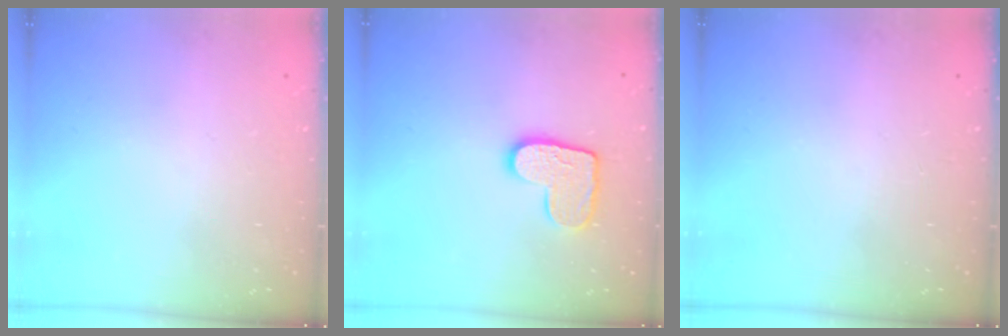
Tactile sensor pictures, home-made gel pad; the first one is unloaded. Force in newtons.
{"total": 10.7, "press": 10.7, "slide": 0.5}
{"total": 0.0}